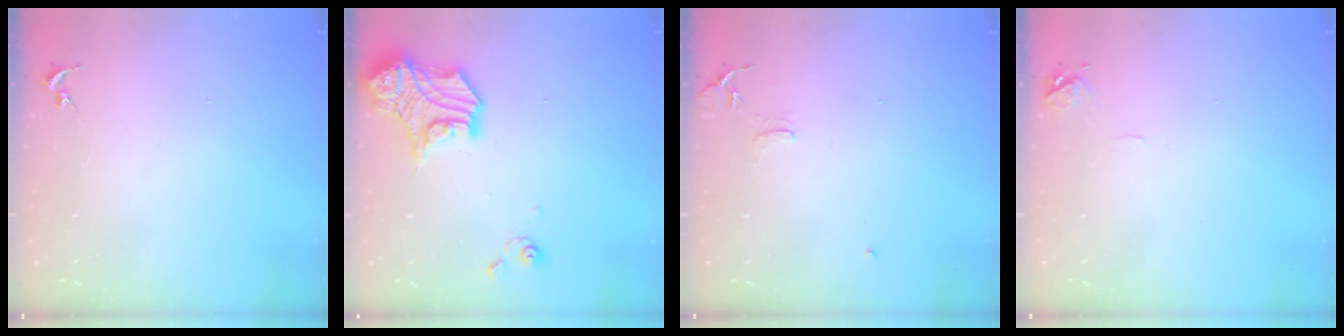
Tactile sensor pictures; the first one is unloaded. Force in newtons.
{"total": 17.0, "press": 16.9, "slide": 1.4}
{"total": 8.1, "press": 8.0, "slide": 0.7}
{"total": 6.3, "press": 6.3, "slide": 0.7}